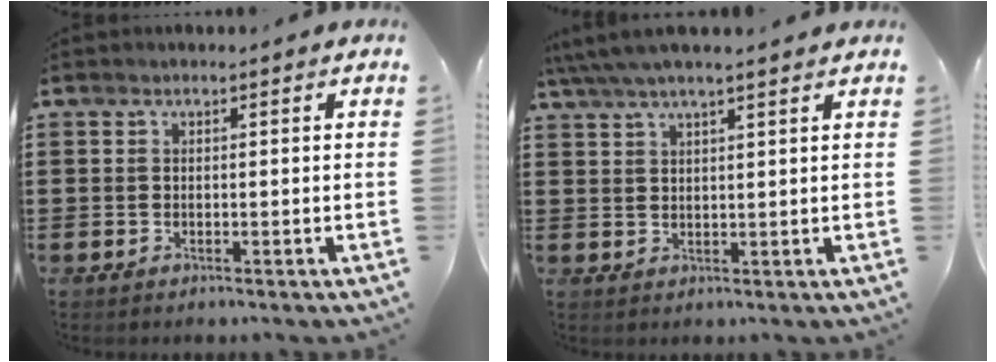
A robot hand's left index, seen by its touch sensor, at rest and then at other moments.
{"total": 3.8, "force": [3.0, 0.4, 2.3], "torque": [-0.053, -0.002, 0.054]}